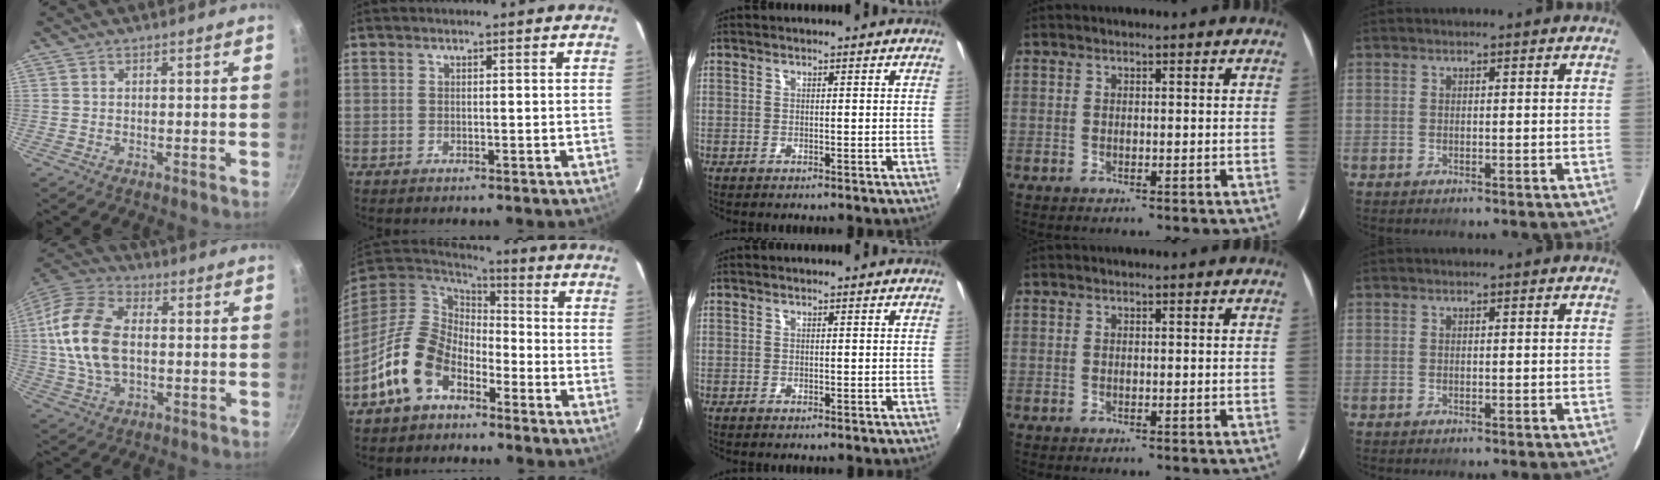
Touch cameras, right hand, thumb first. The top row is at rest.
{"thumb": {"total": 16.1, "force": [0.6, 9.8, 12.7], "torque": [-0.242, 0.022, -0.002]}, "index": {"total": 13.4, "force": [-7.3, 8.5, 7.3], "torque": [-0.163, 0.012, -0.139]}}